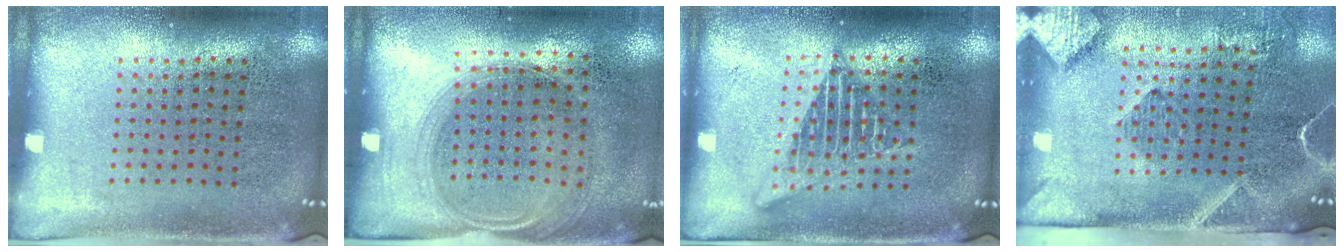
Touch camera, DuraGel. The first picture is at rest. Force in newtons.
{"total": 1.5, "press": 1.3, "slide": 0.8}
{"total": 2.8, "press": 2.8, "slide": 0.3}
{"total": 2.9, "press": 2.1, "slide": 2.0}